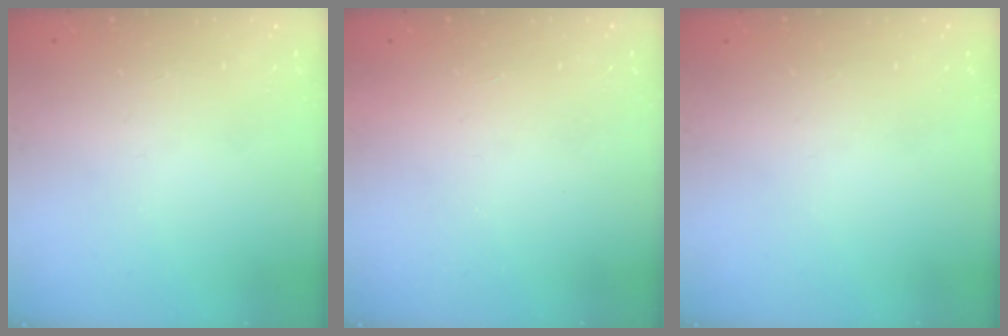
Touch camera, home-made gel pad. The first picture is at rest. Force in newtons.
{"total": 1.7, "press": 1.6, "slide": 0.1}
{"total": 0.0}